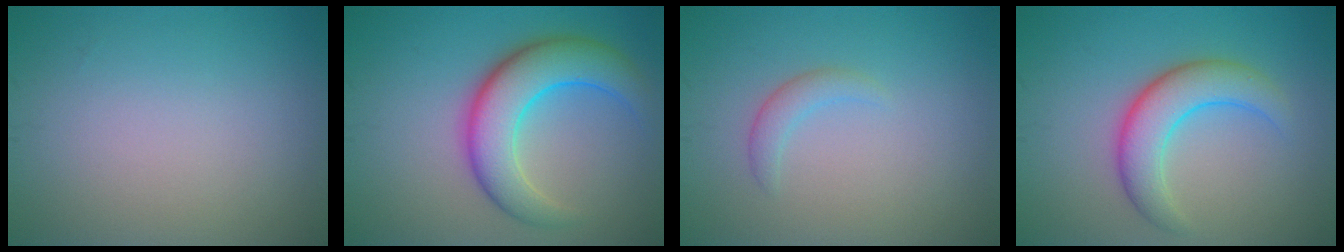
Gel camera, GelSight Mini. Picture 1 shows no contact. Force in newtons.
{"total": 7.2, "press": 7.2, "slide": 0.1}
{"total": 1.5, "press": 1.5, "slide": 0.1}
{"total": 5.0, "press": 5.0, "slide": 0.2}